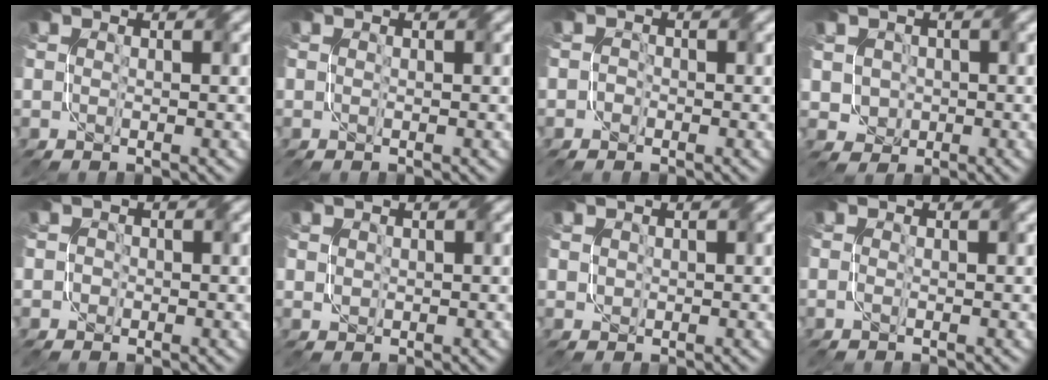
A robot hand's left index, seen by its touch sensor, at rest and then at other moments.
{"total": 0.0}
{"total": 0.8, "force": [-0.8, 0.2, -0.1], "torque": [0.014, 0.003, -0.016]}
{"total": 2.0, "force": [-0.1, 1.9, 0.6], "torque": [-0.014, 0.004, 0.011]}
{"total": 0.6, "force": [-0.3, 0.5, 0.1], "torque": [0.008, 0.006, -0.009]}
{"total": 0.9, "force": [0.3, 0.7, 0.5], "torque": [-0.022, 0.007, 0.017]}
{"total": 0.6, "force": [0.2, 0.5, 0.2], "torque": [-0.014, 0.004, 0.010]}
{"total": 0.7, "force": [-0.5, -0.4, 0.2], "torque": [-0.007, 0.003, -0.011]}